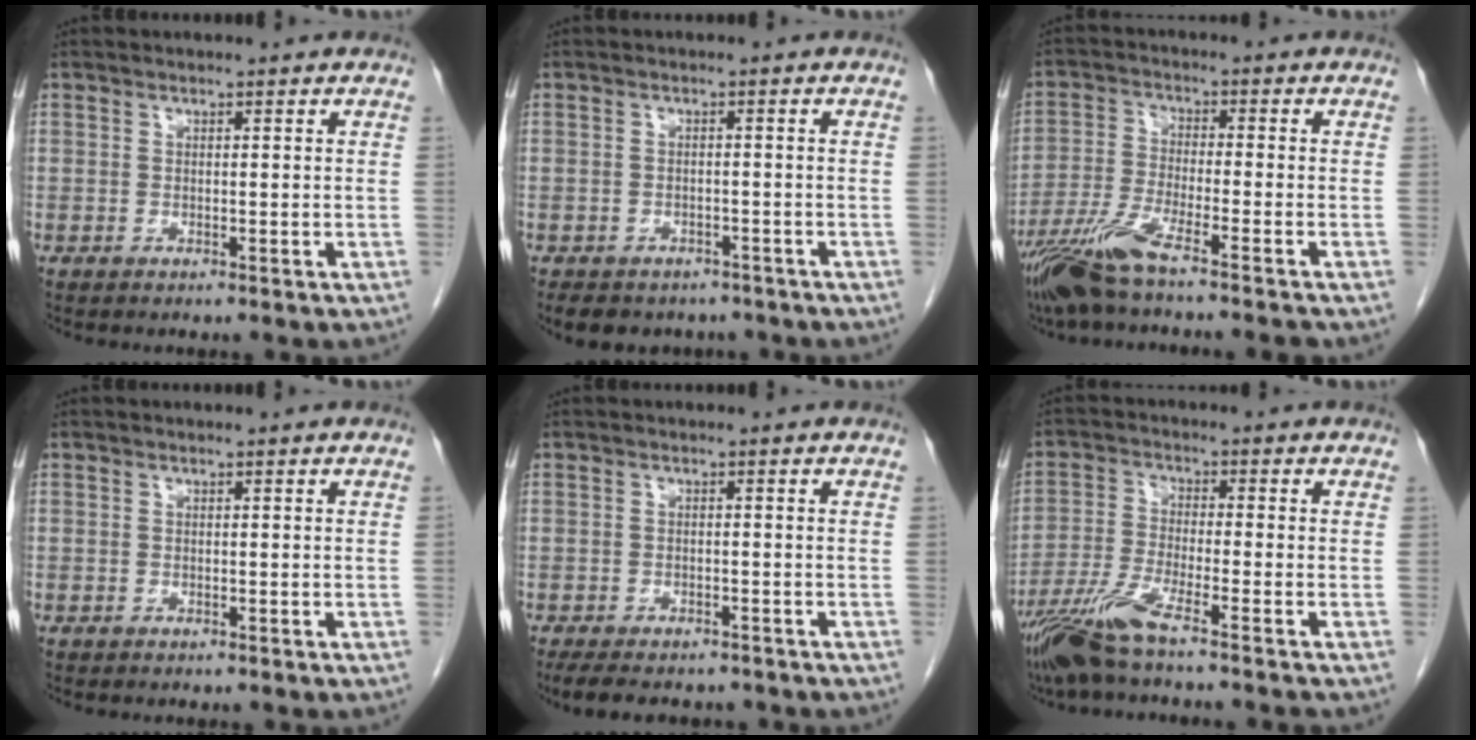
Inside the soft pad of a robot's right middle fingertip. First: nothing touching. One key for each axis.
{"total": 8.4, "fx": -6.6, "fy": 4.7, "fz": 2.2, "tx": -0.030, "ty": 0.003, "tz": -0.078}
{"total": 9.6, "fx": -7.4, "fy": -0.4, "fz": 6.2, "tx": -0.118, "ty": -0.030, "tz": -0.137}
{"total": 0.0}
{"total": 9.7, "fx": -8.1, "fy": 3.5, "fz": 4.0, "tx": -0.069, "ty": -0.003, "tz": -0.107}
{"total": 8.2, "fx": -6.2, "fy": -0.6, "fz": 5.3, "tx": -0.109, "ty": -0.028, "tz": -0.124}